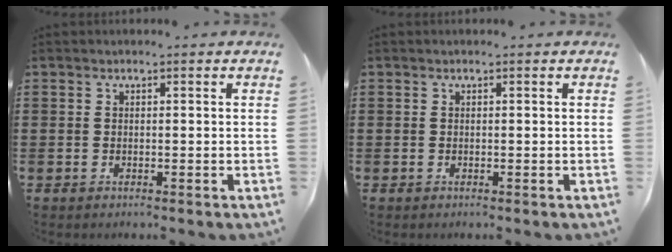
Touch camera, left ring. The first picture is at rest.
{"total": 0.0}